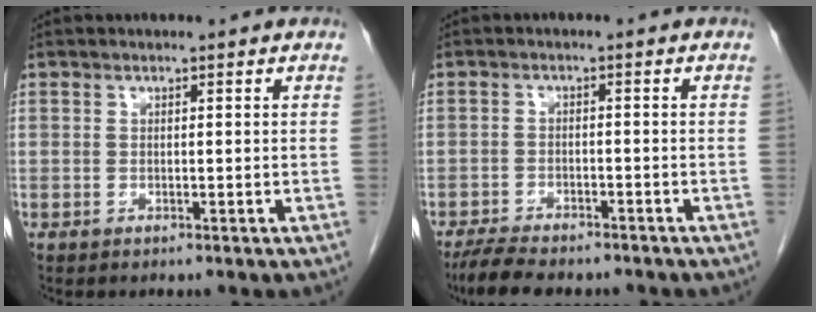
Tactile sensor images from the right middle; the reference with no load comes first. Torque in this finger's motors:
{"motor_torque": [0.02, -0.01, 0.04, 0.06]}